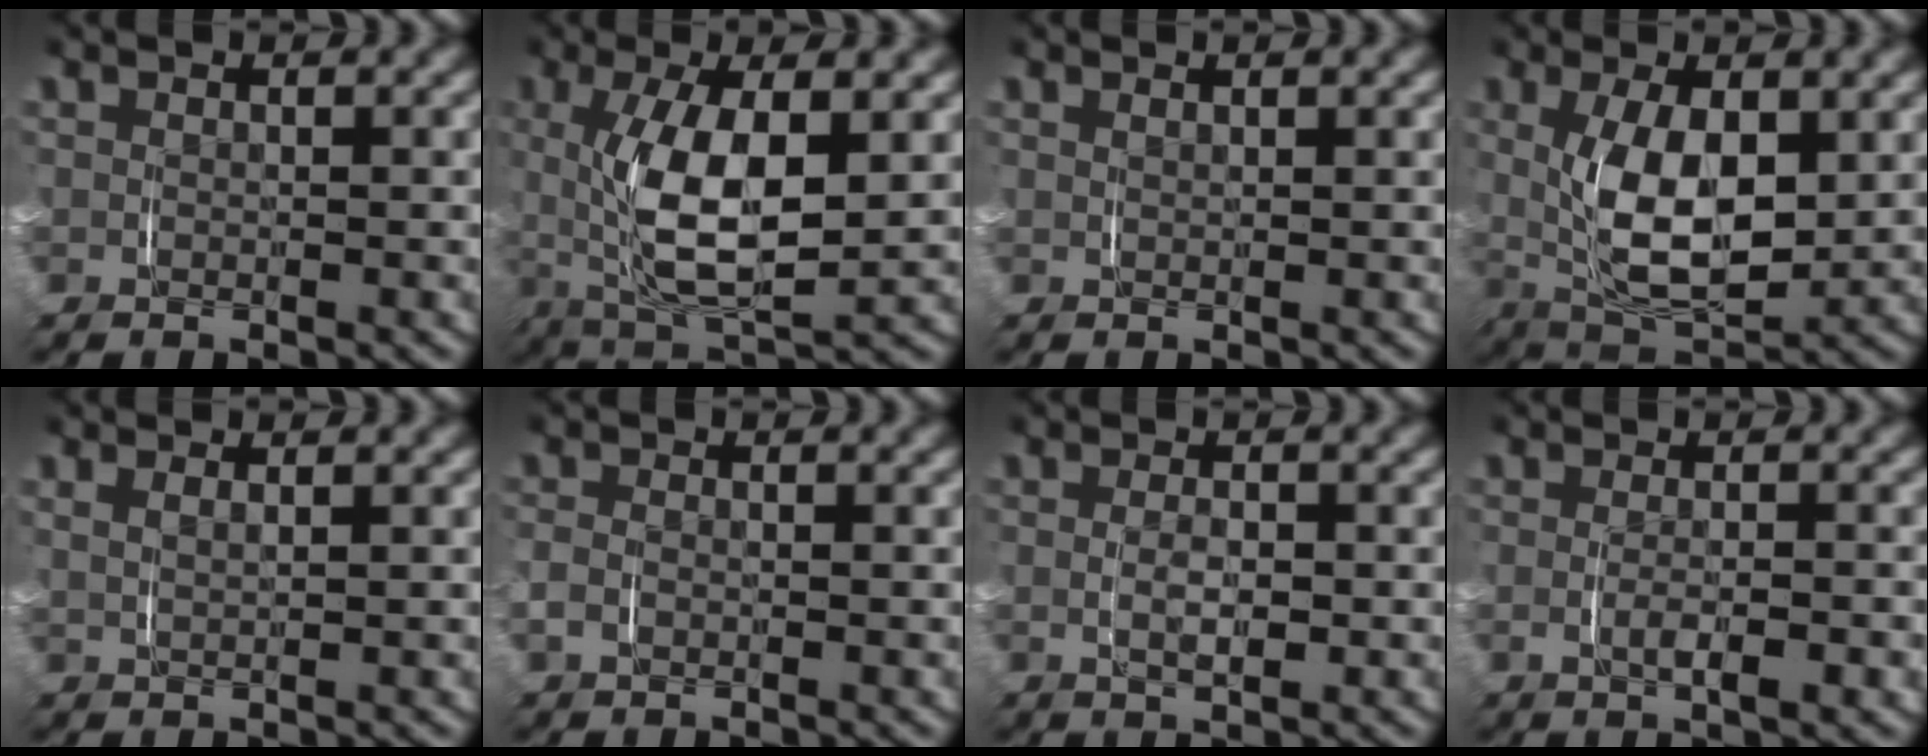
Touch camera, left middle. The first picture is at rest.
{"total": 7.3, "force": [0.4, 2.6, 6.8], "torque": [-0.132, -0.006, 0.016]}
{"total": 0.7, "force": [0.6, -0.4, 0.2], "torque": [0.003, 0.003, 0.013]}
{"total": 7.4, "force": [0.3, 3.4, 6.5], "torque": [-0.119, -0.010, 0.012]}
{"total": 1.0, "force": [0.7, -0.4, 0.5], "torque": [-0.007, 0.000, 0.017]}
{"total": 0.8, "force": [-0.7, 0.1, 0.4], "torque": [-0.009, 0.001, -0.012]}
{"total": 1.7, "force": [-0.3, 0.5, 1.6], "torque": [-0.027, -0.003, -0.002]}
{"total": 1.7, "force": [-0.8, -0.1, 1.6], "torque": [-0.026, -0.003, -0.010]}